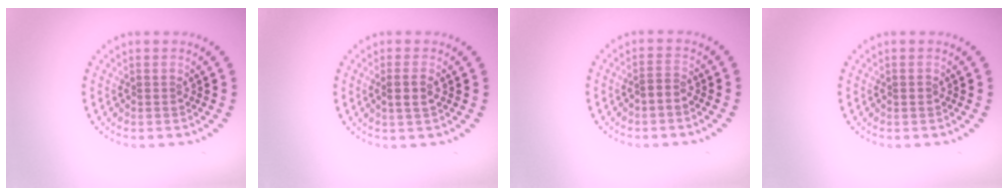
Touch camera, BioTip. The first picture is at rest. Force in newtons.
{"total": 1.6, "press": 1.5, "slide": 0.6}
{"total": 1.0, "press": 0.8, "slide": 0.6}
{"total": 0.5, "press": 0.5, "slide": 0.1}